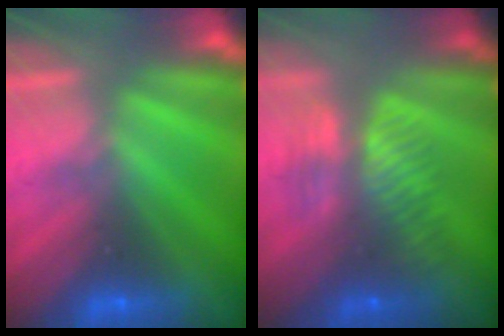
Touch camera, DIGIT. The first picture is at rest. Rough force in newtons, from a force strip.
{"total": 8.1}